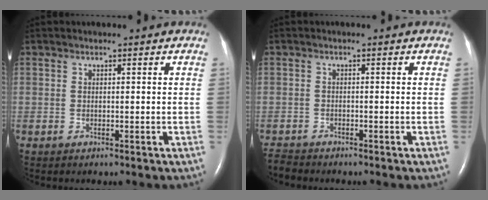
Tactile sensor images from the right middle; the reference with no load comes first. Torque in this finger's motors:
{"motor_torque": [0.23, -0.28, -0.04, -0.01]}